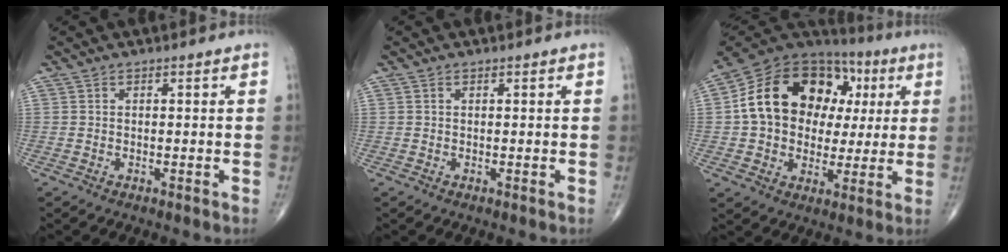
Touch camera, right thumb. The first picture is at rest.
{"total": 0.0}
{"total": 21.8, "force": [3.7, 16.1, 14.2], "torque": [-0.209, 0.032, 0.061]}